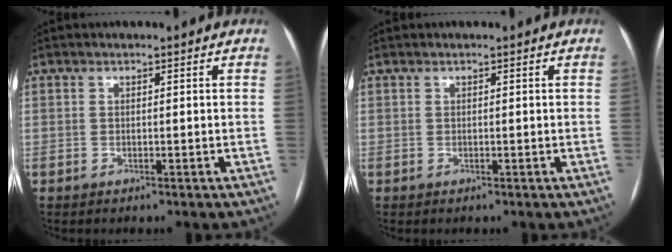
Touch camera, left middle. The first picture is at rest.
{"total": 0.0}